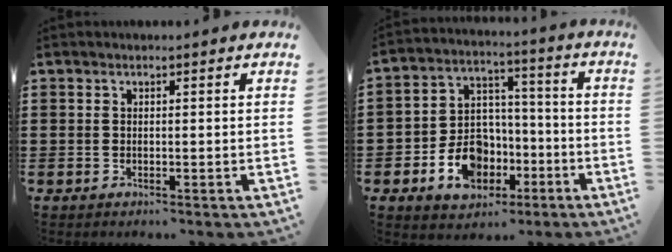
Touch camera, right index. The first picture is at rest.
{"total": 10.3, "force": [-4.6, 7.9, 4.7], "torque": [-0.103, 0.026, -0.078]}